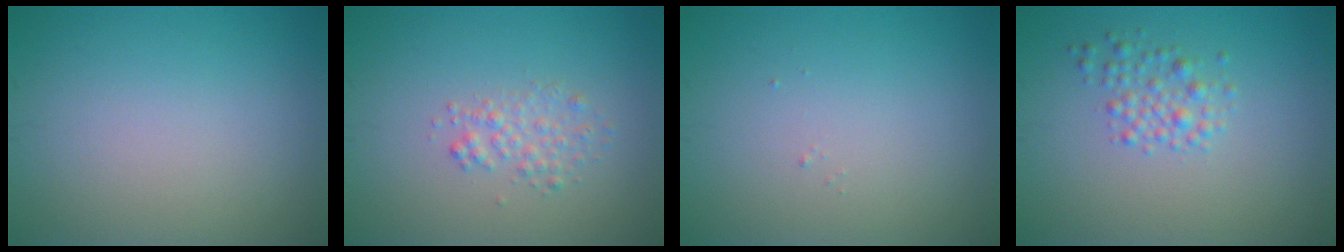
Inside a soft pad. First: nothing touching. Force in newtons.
{"total": 1.7, "press": 1.7, "slide": 0.1}
{"total": 0.0}
{"total": 2.0, "press": 2.0, "slide": 0.0}